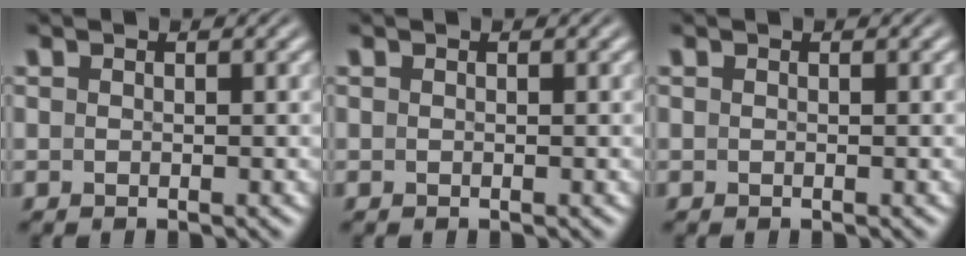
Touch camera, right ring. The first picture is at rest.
{"total": 0.0}
{"total": 0.0}